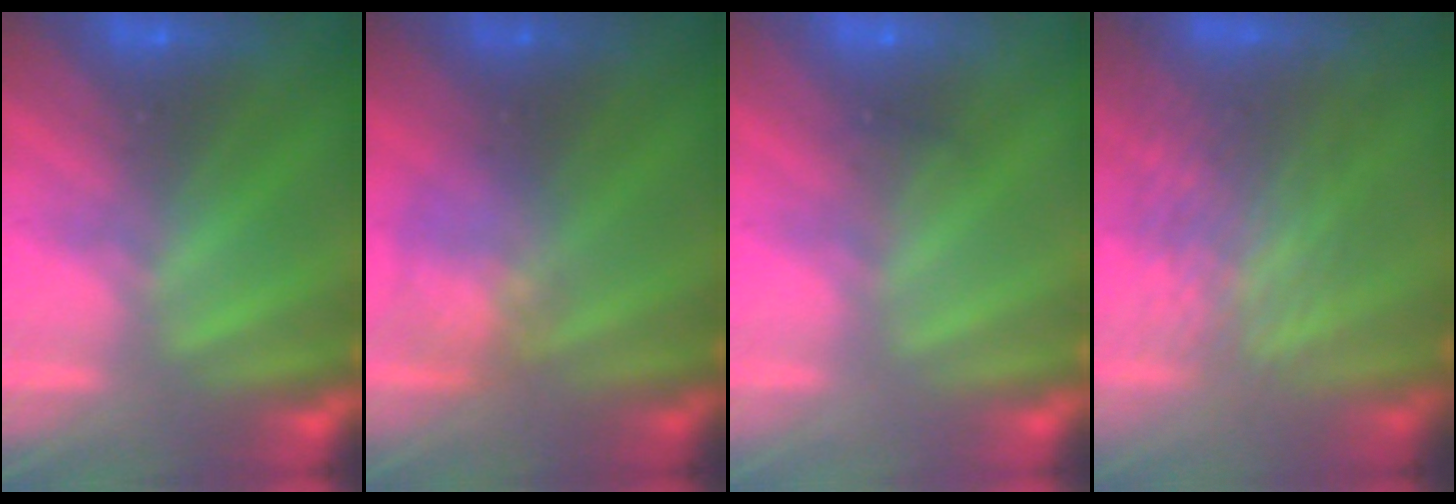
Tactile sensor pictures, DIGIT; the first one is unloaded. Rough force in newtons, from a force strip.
{"total": 2.3}
{"total": 2.0}
{"total": 3.2}